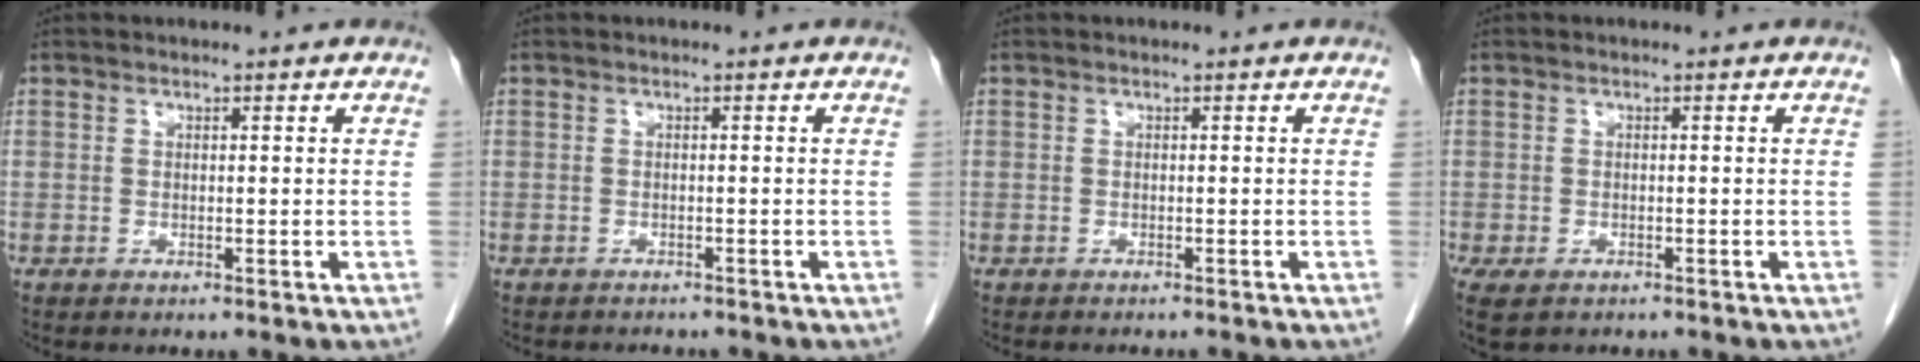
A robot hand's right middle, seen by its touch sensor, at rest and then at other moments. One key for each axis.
{"total": 2.4, "fx": -2.2, "fy": 0.8, "fz": 0.4, "tx": -0.012, "ty": -0.006, "tz": -0.028}
{"total": 3.1, "fx": -2.9, "fy": 0.5, "fz": 1.2, "tx": -0.013, "ty": -0.004, "tz": -0.034}
{"total": 5.5, "fx": -3.6, "fy": 2.9, "fz": 3.0, "tx": -0.067, "ty": -0.014, "tz": -0.053}